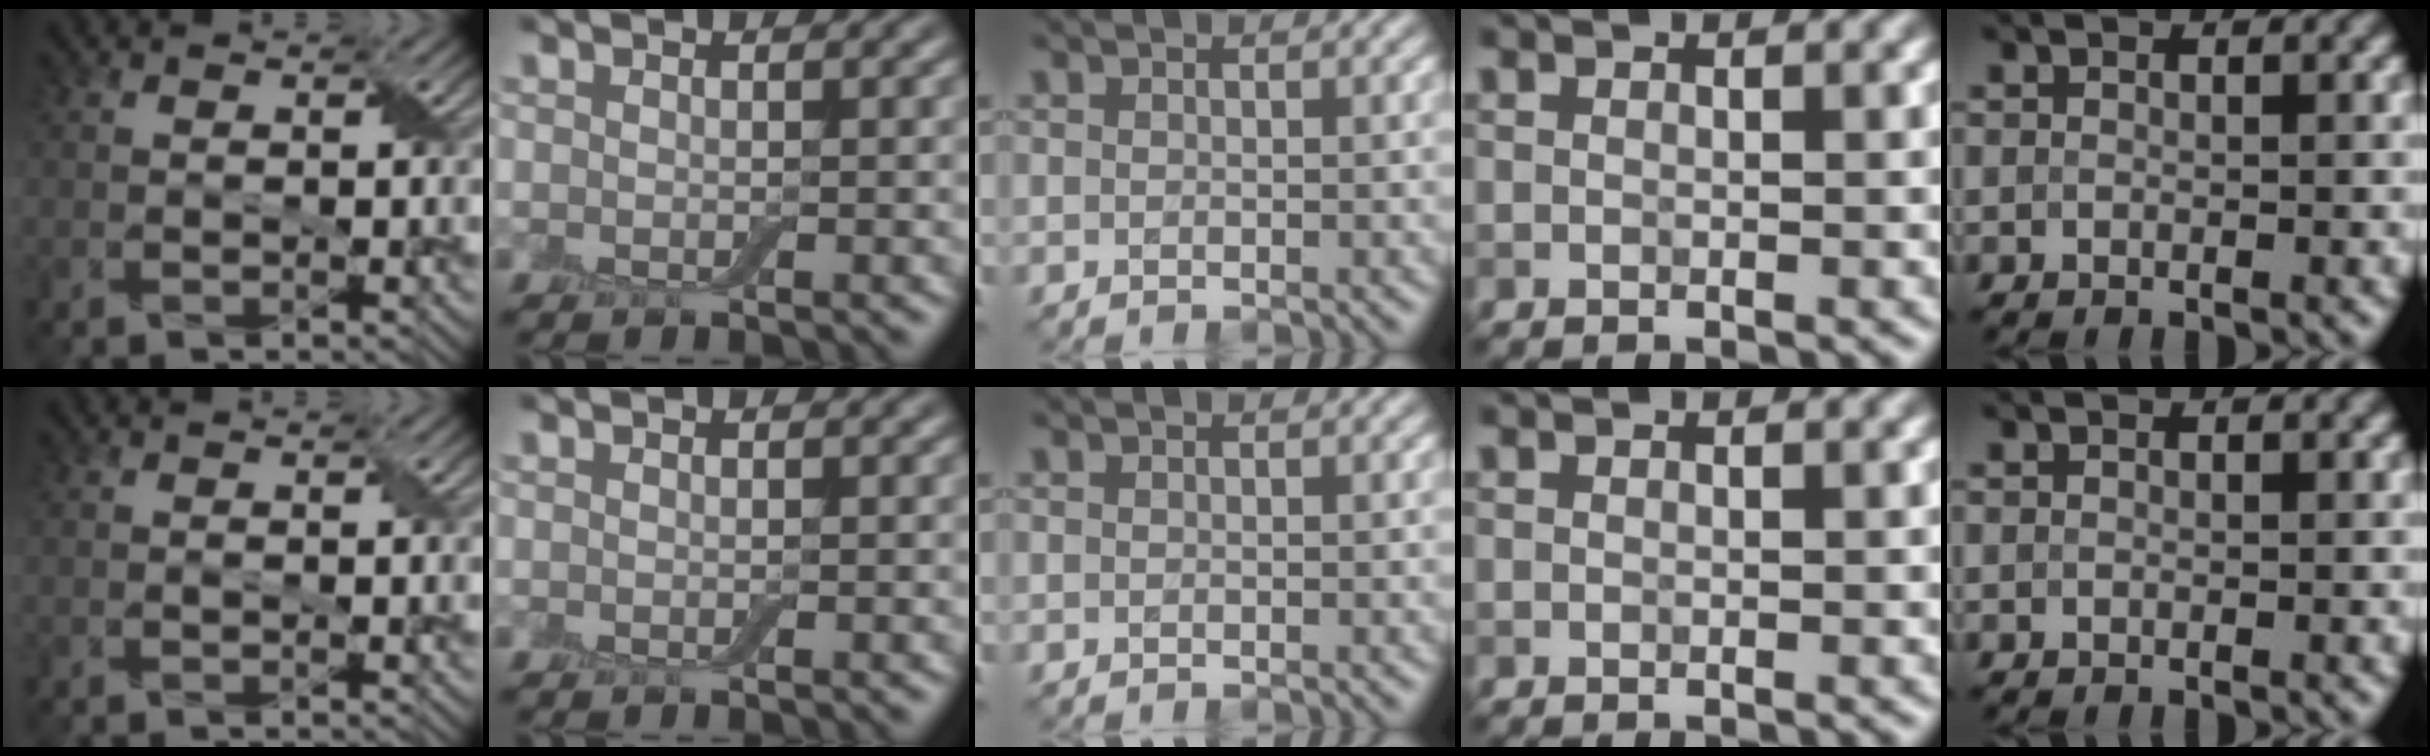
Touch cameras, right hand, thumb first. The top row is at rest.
{}